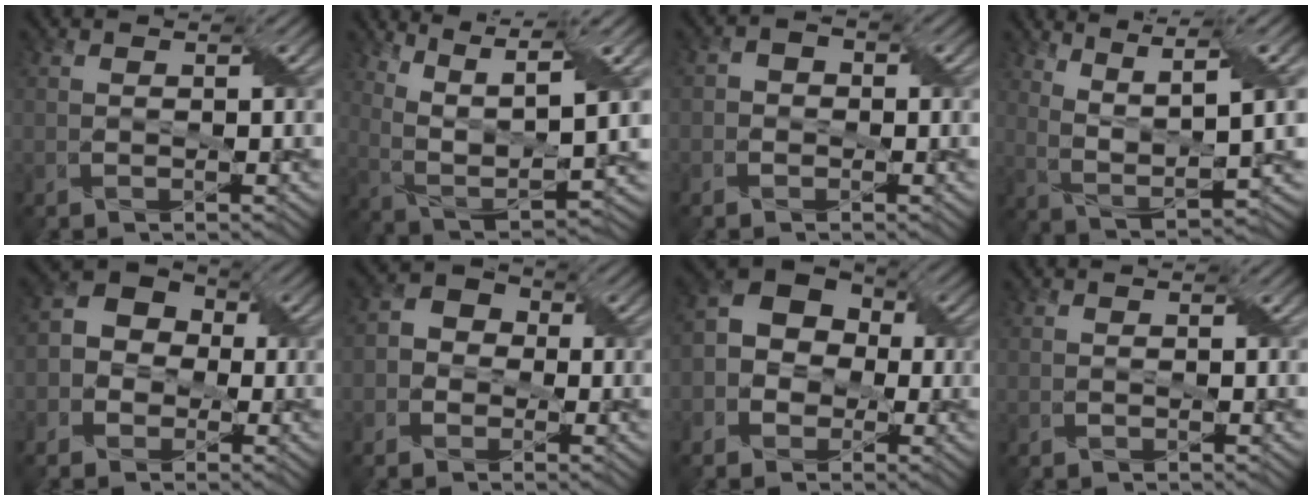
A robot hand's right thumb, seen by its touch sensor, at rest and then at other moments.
{"total": 11.1, "force": [5.9, 3.1, 9.0], "torque": [-0.201, 0.004, 0.115]}
{"total": 1.8, "force": [-0.4, 1.6, 0.6], "torque": [-0.007, 0.005, -0.011]}
{"total": 10.0, "force": [5.5, 2.2, 8.1], "torque": [-0.171, 0.012, 0.104]}
{"total": 6.0, "force": [-1.1, 5.1, 2.8], "torque": [-0.055, 0.007, -0.036]}
{"total": 3.8, "force": [-1.0, 3.4, 1.4], "torque": [-0.028, 0.009, -0.026]}
{"total": 8.2, "force": [-1.1, 6.8, 4.4], "torque": [-0.083, 0.003, -0.037]}
{"total": 0.0}